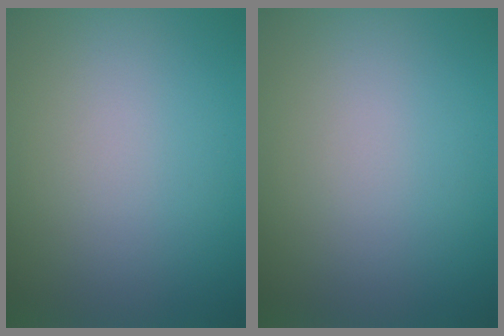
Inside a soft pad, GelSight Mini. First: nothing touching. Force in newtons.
{"total": 0.0}